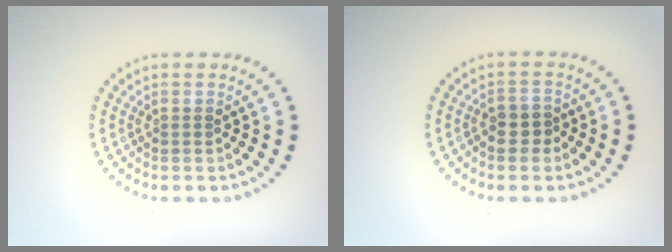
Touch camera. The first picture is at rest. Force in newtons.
{"total": 1.5, "press": 1.4, "slide": 0.7}